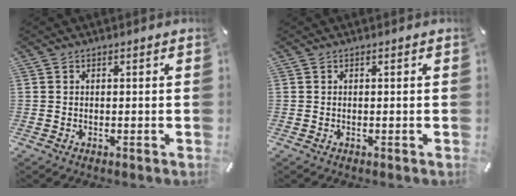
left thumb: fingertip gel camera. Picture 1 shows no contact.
{"total": 0.0}